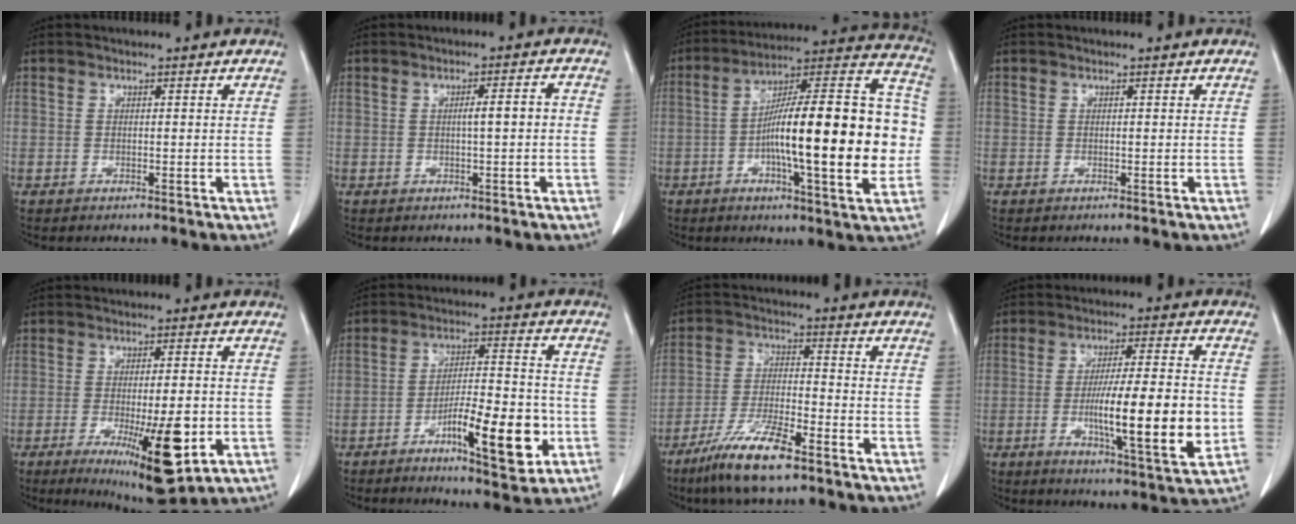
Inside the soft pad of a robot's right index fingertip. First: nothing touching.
{"total": 2.9, "force": [-0.3, 0.2, 2.9], "torque": [-0.048, 0.005, -0.004]}
{"total": 23.7, "force": [-2.7, 3.4, 23.3], "torque": [-0.311, 0.029, -0.044]}
{"total": 0.0}
{"total": 12.8, "force": [-4.3, 2.4, 11.8], "torque": [-0.180, -0.028, -0.053]}
{"total": 12.1, "force": [-4.6, 2.6, 10.9], "torque": [-0.174, 0.004, -0.069]}
{"total": 10.3, "force": [-6.9, 1.4, 7.5], "torque": [-0.150, -0.023, -0.130]}
{"total": 14.9, "force": [-2.6, 1.1, 14.6], "torque": [-0.240, -0.010, -0.040]}